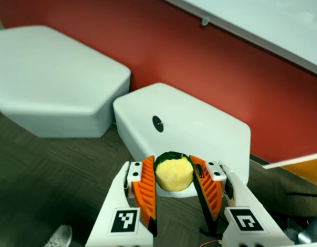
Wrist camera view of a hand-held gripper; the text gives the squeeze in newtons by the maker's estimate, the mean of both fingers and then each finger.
{"total": 10.7, "left": 11.4, "right": 10.0}